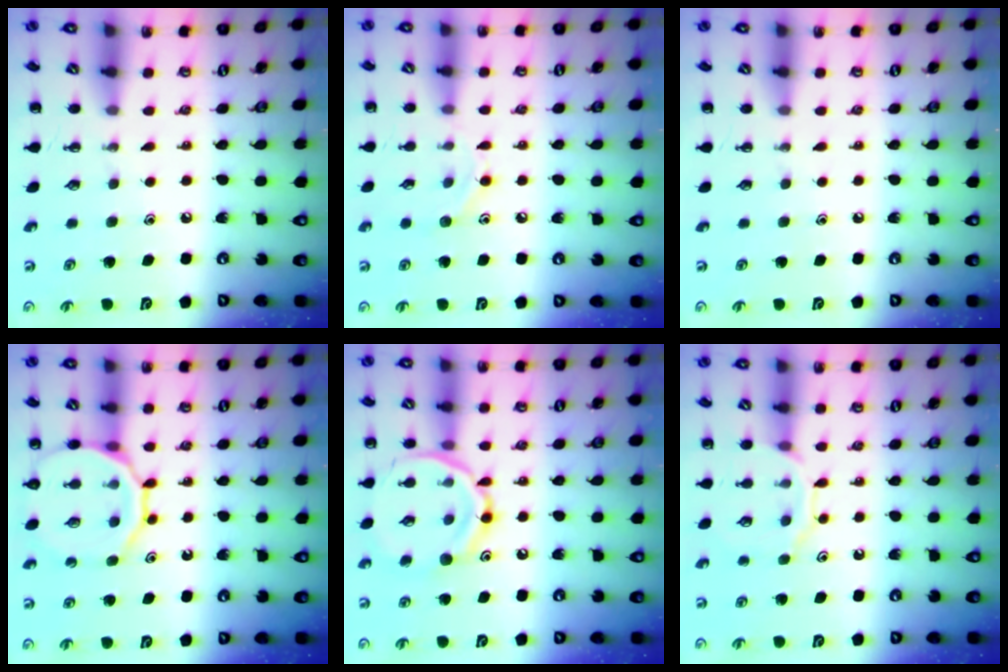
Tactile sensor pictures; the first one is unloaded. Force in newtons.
{"total": 6.6, "press": 6.5, "slide": 1.1}
{"total": 0.0}
{"total": 14.3, "press": 14.1, "slide": 1.8}
{"total": 14.2, "press": 14.2, "slide": 1.4}
{"total": 9.5, "press": 9.5, "slide": 0.6}